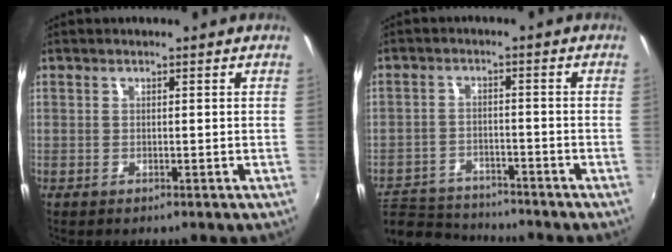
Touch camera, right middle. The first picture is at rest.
{"total": 11.1, "force": [-10.0, 3.9, 2.6], "torque": [-0.076, 0.006, -0.163]}